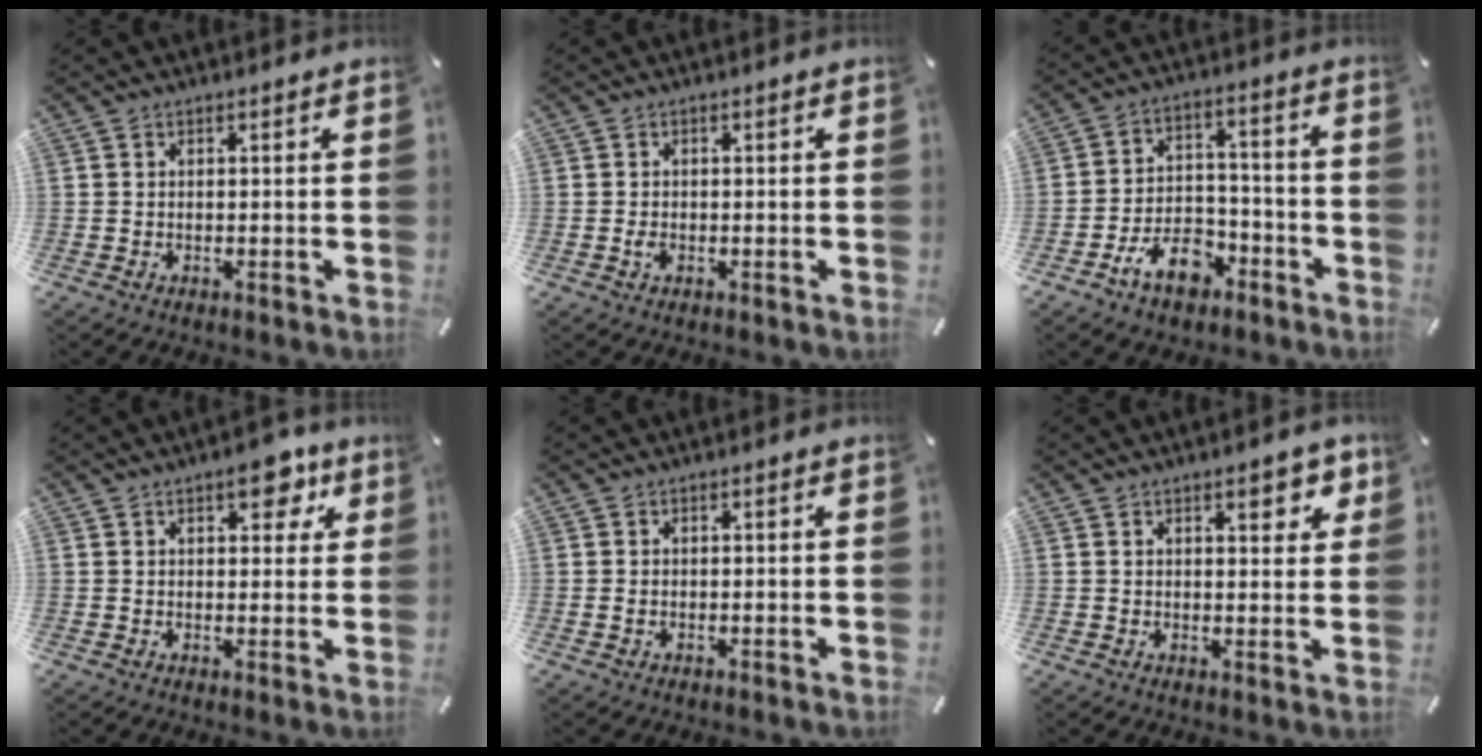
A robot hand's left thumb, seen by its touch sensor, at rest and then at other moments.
{"total": 1.4, "force": [-0.5, 0.9, 1.0], "torque": [-0.021, 0.000, -0.009]}
{"total": 11.7, "force": [-6.5, 7.2, 6.5], "torque": [-0.117, 0.051, -0.112]}
{"total": 7.3, "force": [3.6, 3.8, 5.1], "torque": [-0.053, -0.014, 0.054]}
{"total": 1.0, "force": [-0.2, 0.5, 0.8], "torque": [-0.016, 0.001, -0.004]}
{"total": 5.6, "force": [3.0, 2.4, 4.0], "torque": [-0.045, -0.013, 0.045]}